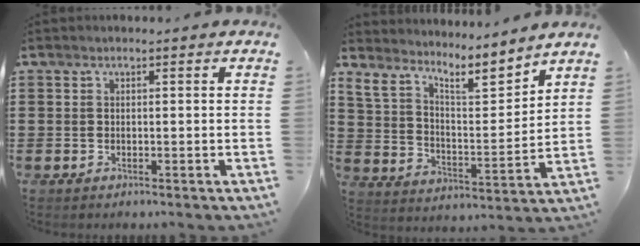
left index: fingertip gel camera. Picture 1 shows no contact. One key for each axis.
{"total": 6.5, "fx": 5.5, "fy": 1.6, "fz": 3.2, "tx": -0.078, "ty": -0.042, "tz": 0.089}